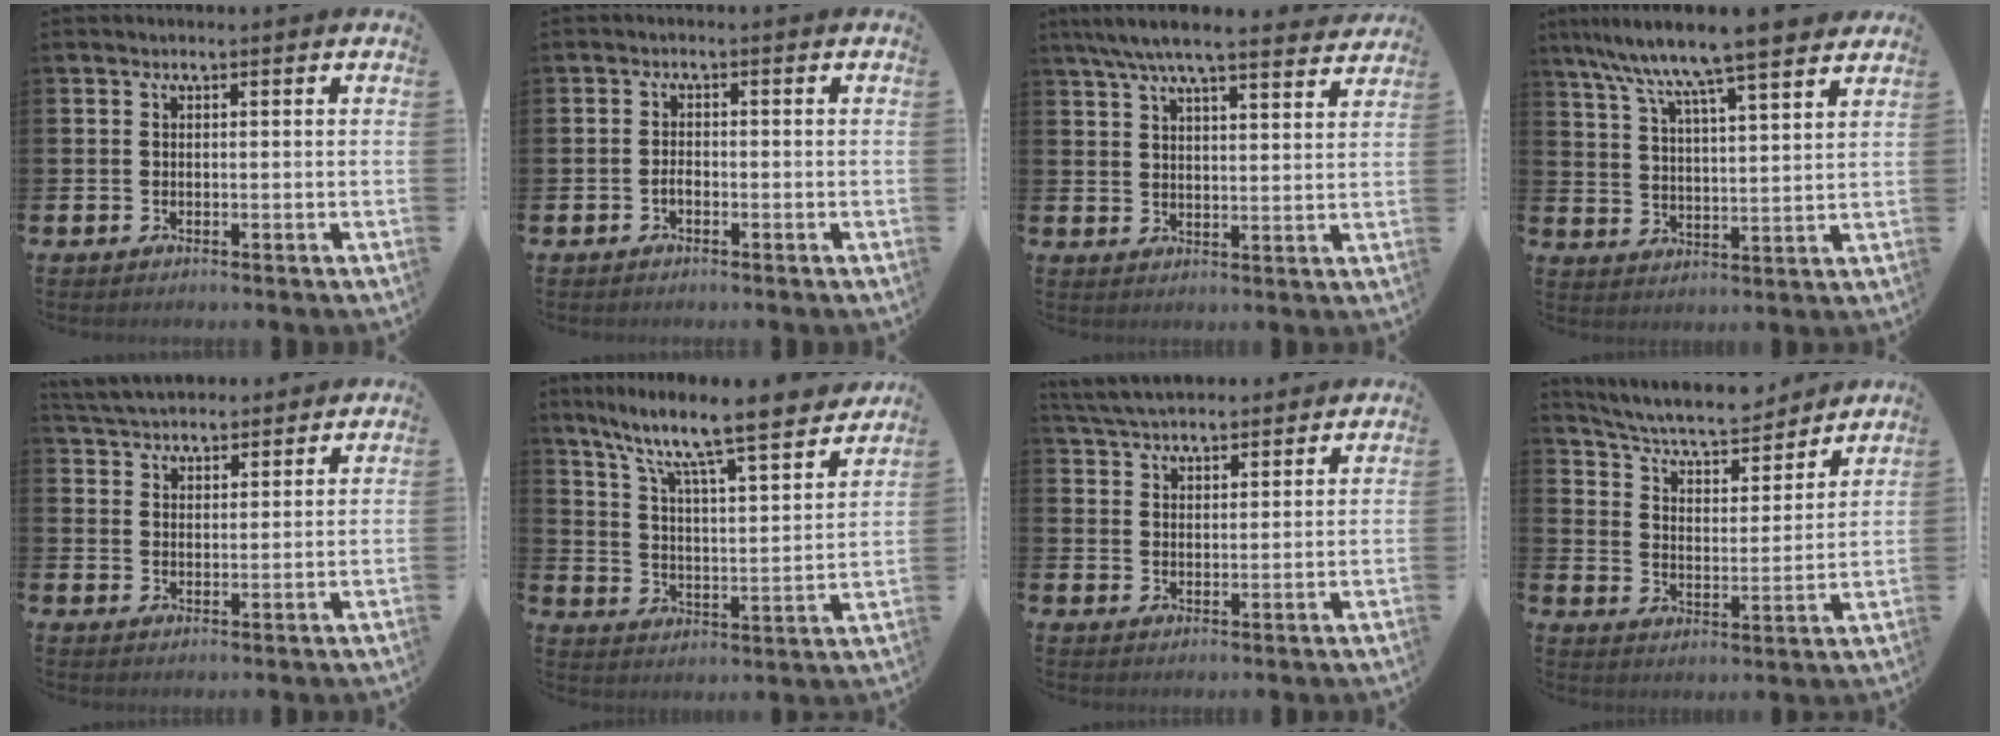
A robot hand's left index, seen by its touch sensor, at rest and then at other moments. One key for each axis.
{"total": 1.1, "fx": -0.6, "fy": 0.6, "fz": 0.8, "tx": -0.015, "ty": -0.001, "tz": -0.012}
{"total": 7.4, "fx": 6.9, "fy": 0.7, "fz": 2.7, "tx": -0.068, "ty": -0.029, "tz": 0.122}
{"total": 10.2, "fx": 9.2, "fy": 0.5, "fz": 4.3, "tx": -0.109, "ty": -0.054, "tz": 0.159}
{"total": 4.6, "fx": 4.5, "fy": 1.0, "fz": 0.0, "tx": -0.019, "ty": -0.021, "tz": 0.082}
{"total": 9.8, "fx": 8.7, "fy": 0.6, "fz": 4.5, "tx": -0.107, "ty": -0.073, "tz": 0.138}
{"total": 4.9, "fx": 4.8, "fy": 0.9, "fz": 0.4, "tx": -0.027, "ty": -0.023, "tz": 0.087}
{"total": 7.7, "fx": 7.2, "fy": 1.5, "fz": 2.3, "tx": -0.073, "ty": -0.053, "tz": 0.123}